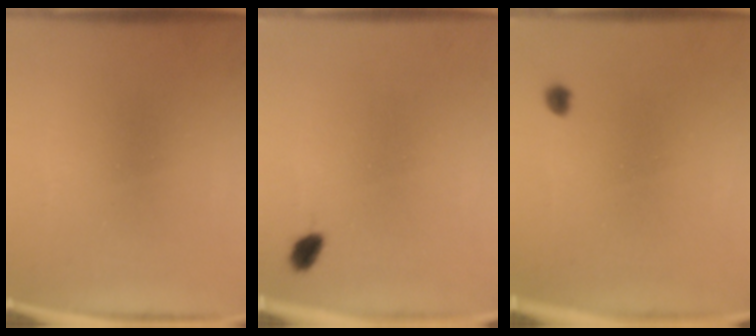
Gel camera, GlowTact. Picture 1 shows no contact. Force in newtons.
{"total": 1.9}
{"total": 1.1}